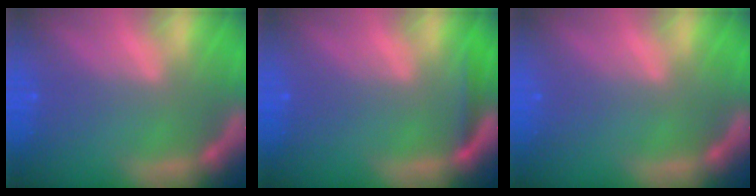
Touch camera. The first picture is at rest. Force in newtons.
{"total": 1.4}
{"total": 0.0}